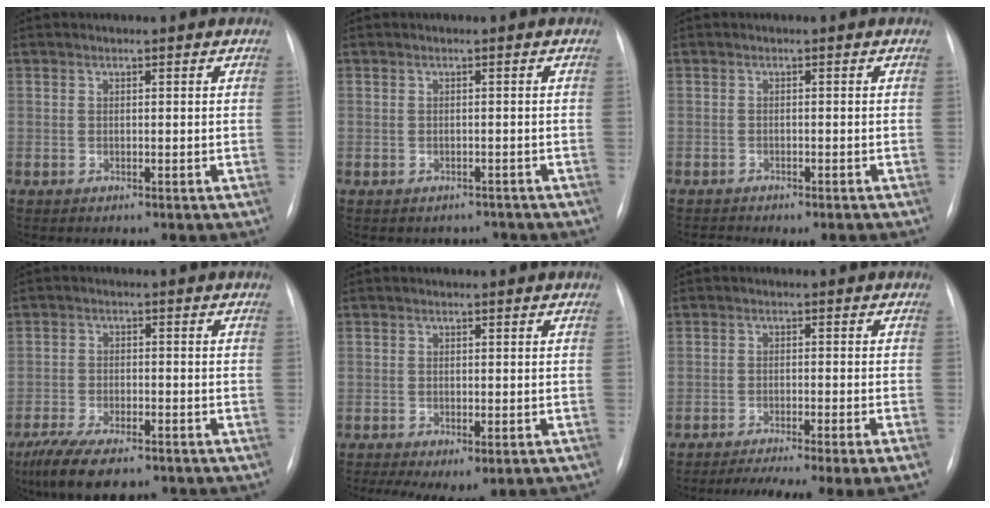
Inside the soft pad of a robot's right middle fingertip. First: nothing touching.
{"total": 2.6, "force": [-2.2, 1.3, -0.3], "torque": [0.004, 0.012, -0.028]}
{"total": 3.5, "force": [-3.1, 1.0, 1.2], "torque": [-0.010, 0.002, -0.035]}
{"total": 10.9, "force": [-7.9, 3.7, 6.5], "torque": [-0.112, -0.016, -0.123]}
{"total": 5.8, "force": [-3.5, 2.5, 3.9], "torque": [-0.053, -0.009, -0.049]}
{"total": 11.6, "force": [-9.4, -0.8, 6.8], "torque": [-0.086, -0.018, -0.137]}